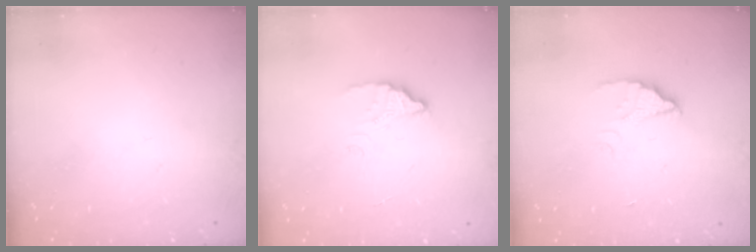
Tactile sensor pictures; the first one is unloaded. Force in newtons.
{"total": 2.8, "press": 2.8, "slide": 0.3}
{"total": 2.4, "press": 2.4, "slide": 0.1}